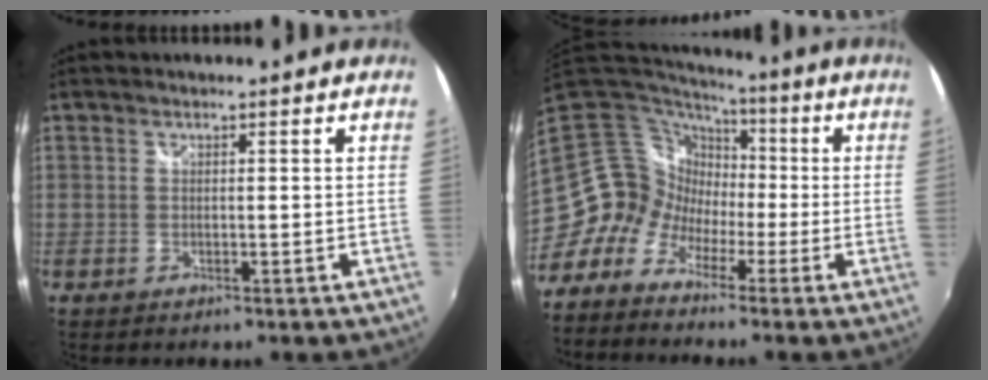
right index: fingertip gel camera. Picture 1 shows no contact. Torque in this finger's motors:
{"motor_torque": [0.32, -0.33, -0.32, -0.21]}